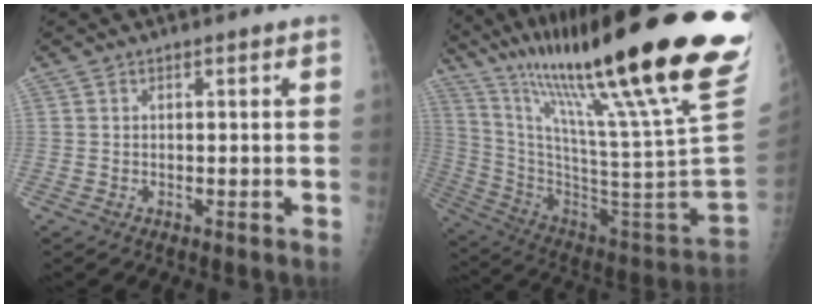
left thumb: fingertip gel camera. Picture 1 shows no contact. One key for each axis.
{"total": 39.7, "fx": 24.8, "fy": 3.3, "fz": 30.8, "tx": -0.430, "ty": -0.102, "tz": 0.401}